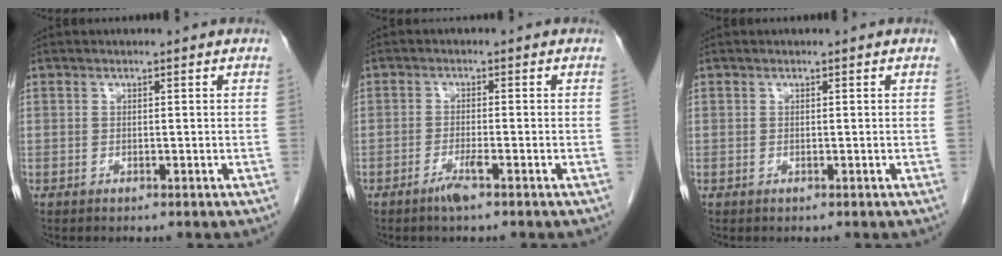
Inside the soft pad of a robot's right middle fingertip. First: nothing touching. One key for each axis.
{"total": 2.5, "fx": -1.7, "fy": -0.1, "fz": 1.8, "tx": -0.038, "ty": -0.004, "tz": -0.033}
{"total": 0.0}